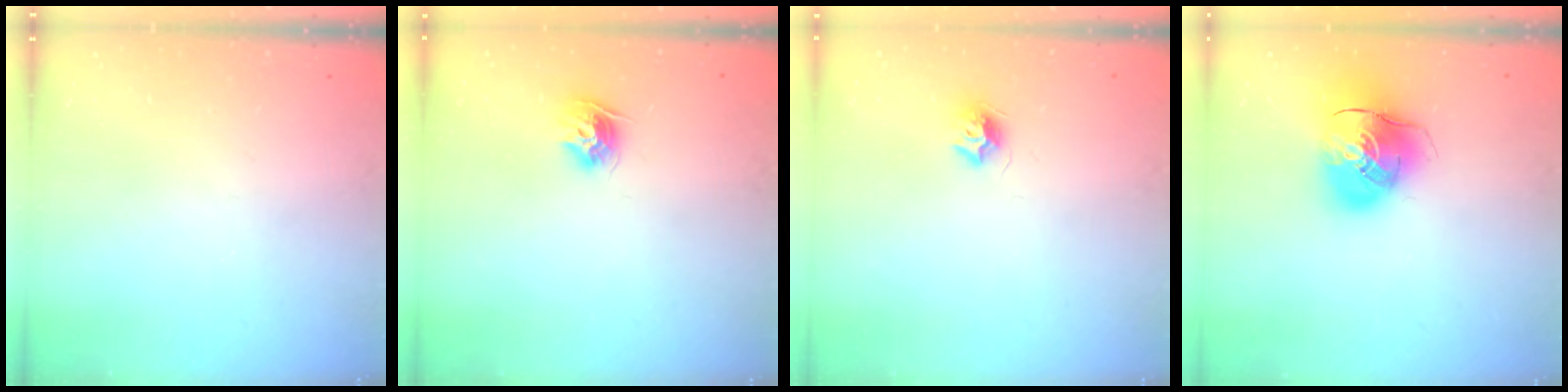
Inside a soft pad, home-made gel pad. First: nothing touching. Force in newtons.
{"total": 9.6, "press": 9.6, "slide": 0.7}
{"total": 7.4, "press": 7.4, "slide": 0.0}
{"total": 14.1, "press": 13.9, "slide": 2.5}